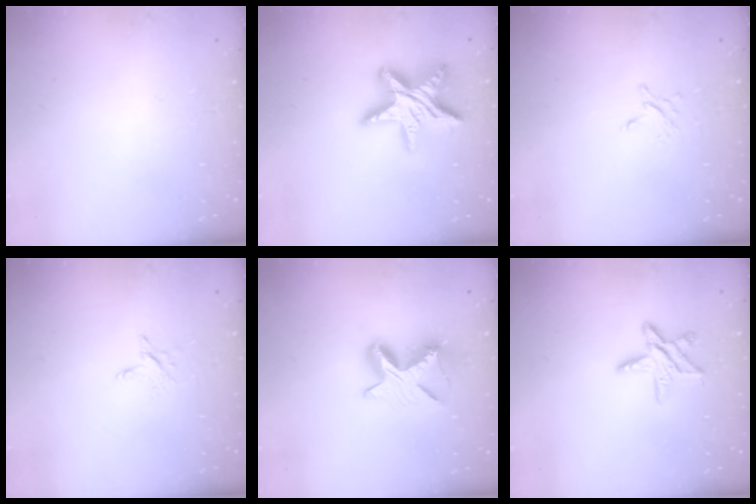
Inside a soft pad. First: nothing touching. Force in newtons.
{"total": 18.7, "press": 18.6, "slide": 1.3}
{"total": 2.7, "press": 2.7, "slide": 0.3}
{"total": 2.9, "press": 2.9, "slide": 0.2}
{"total": 9.6, "press": 9.6, "slide": 0.5}
{"total": 10.0, "press": 10.0, "slide": 0.8}